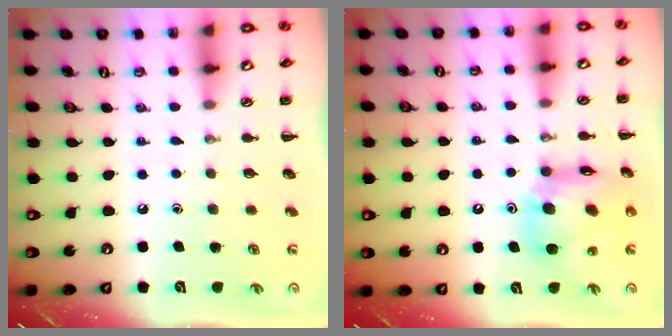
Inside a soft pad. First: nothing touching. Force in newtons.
{"total": 14.1, "press": 13.5, "slide": 4.2}